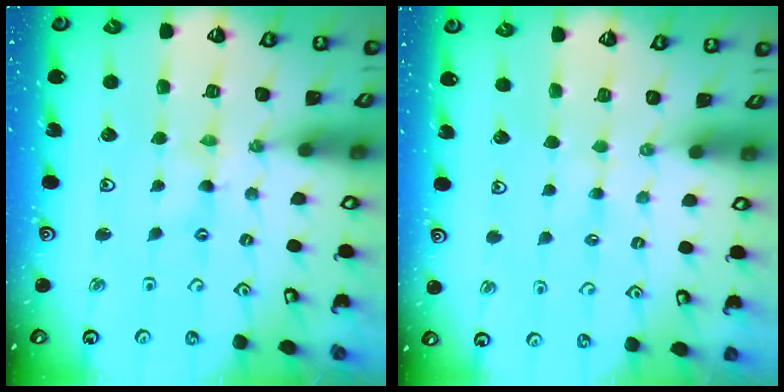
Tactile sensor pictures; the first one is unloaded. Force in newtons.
{"total": 1.5, "press": 1.5, "slide": 0.4}